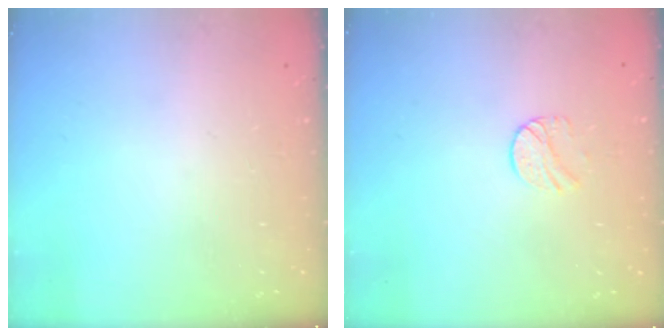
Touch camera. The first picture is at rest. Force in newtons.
{"total": 6.9, "press": 6.9, "slide": 0.7}